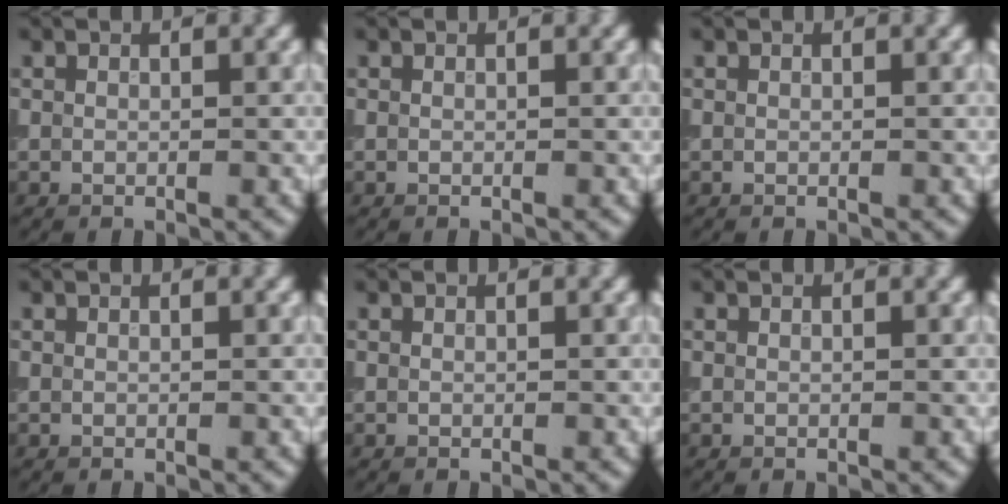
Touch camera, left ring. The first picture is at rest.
{"total": 0.0}
{"total": 0.0}
{"total": 0.0}
{"total": 0.0}
{"total": 0.0}